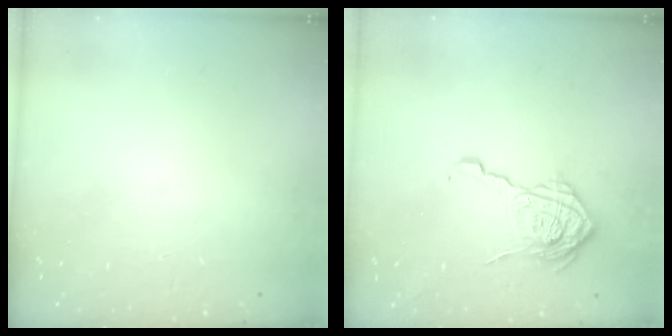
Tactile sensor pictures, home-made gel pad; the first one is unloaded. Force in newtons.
{"total": 18.1, "press": 18.1, "slide": 0.8}